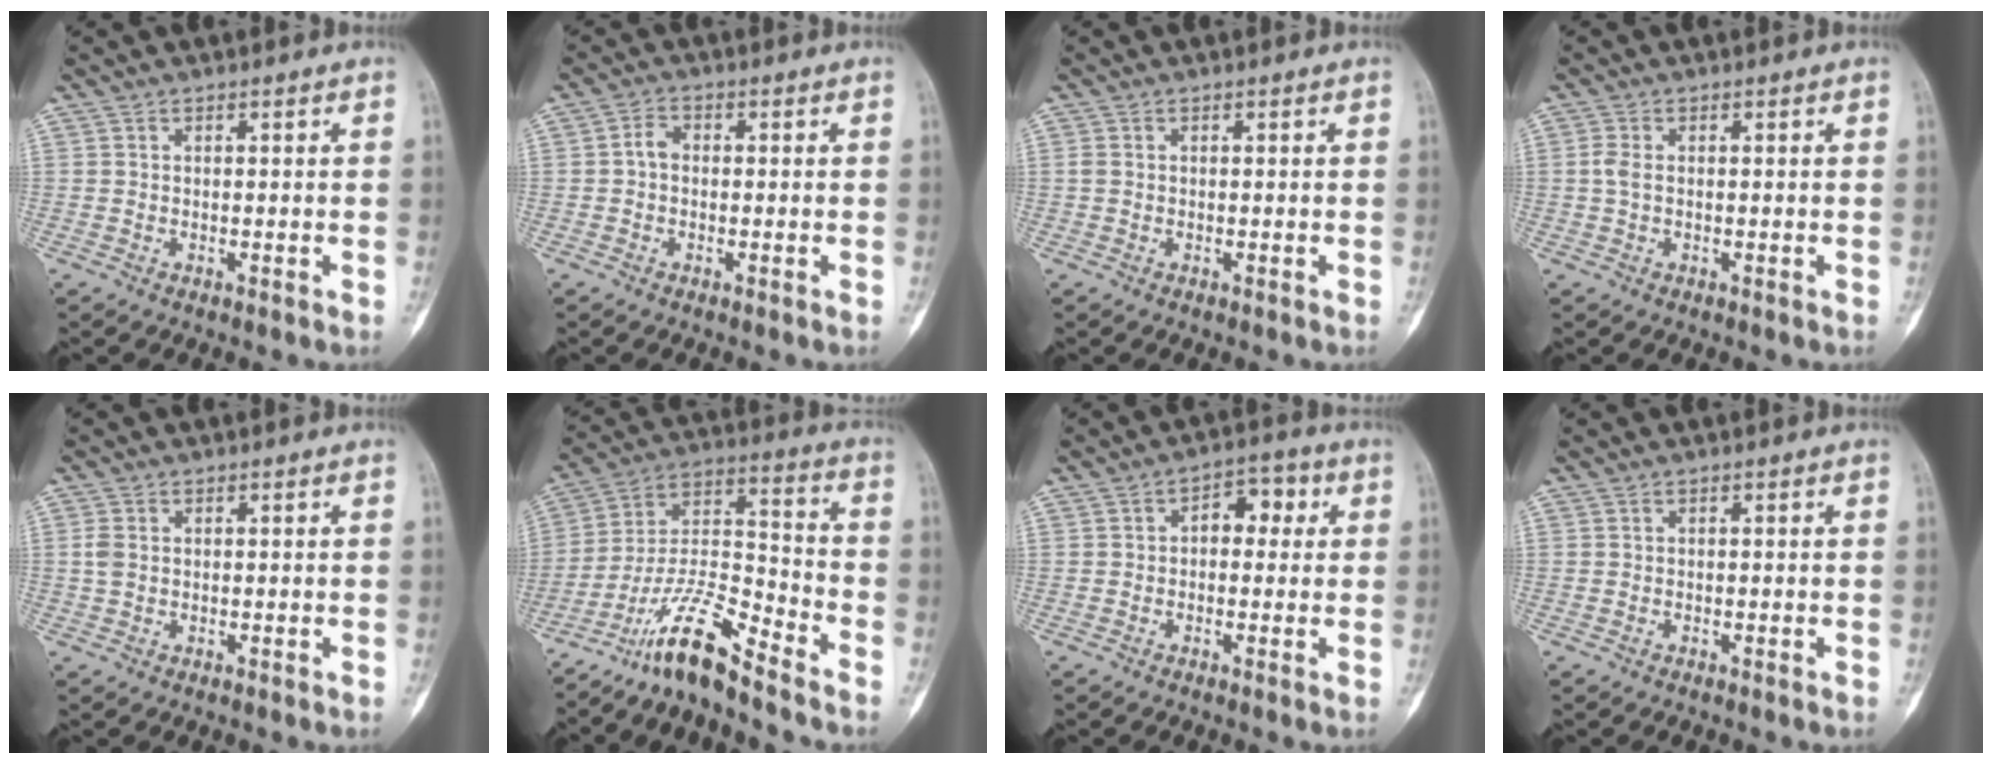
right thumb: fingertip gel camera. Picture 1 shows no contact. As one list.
[{"total": 2.5, "force": [-0.2, 1.8, 1.7], "torque": [-0.024, 0.009, -0.012]}, {"total": 0.7, "force": [0.0, 0.5, 0.5], "torque": [-0.017, -0.001, -0.001]}, {"total": 1.9, "force": [0.0, 1.0, 1.6], "torque": [-0.042, 0.001, -0.002]}, {"total": 1.9, "force": [0.1, 1.4, 1.3], "torque": [-0.037, 0.002, 0.002]}, {"total": 12.8, "force": [-10.4, 1.7, 7.3], "torque": [-0.146, 0.087, -0.200]}, {"total": 5.9, "force": [1.0, 3.8, 4.4], "torque": [-0.026, 0.018, 0.004]}, {"total": 0.0}]